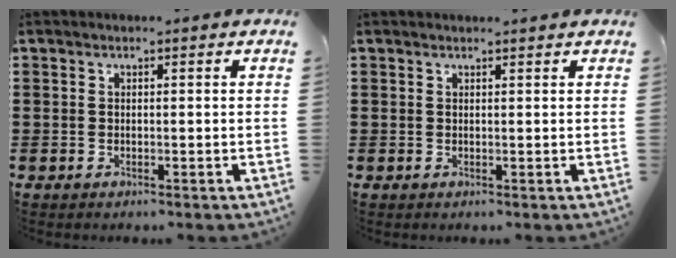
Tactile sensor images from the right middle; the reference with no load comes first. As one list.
[{"total": 0.9, "force": [0.9, 0.0, 0.1], "torque": [0.004, -0.006, 0.015]}]